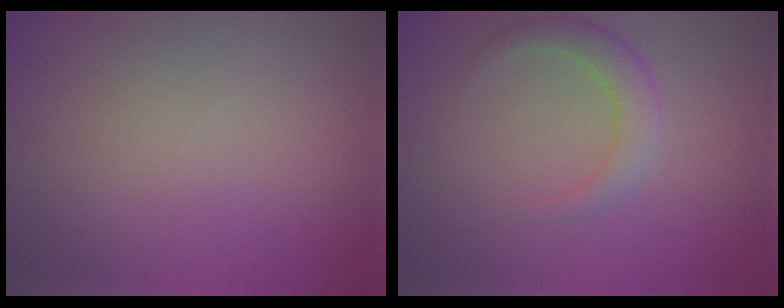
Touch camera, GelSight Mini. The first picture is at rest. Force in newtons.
{"total": 2.9, "press": 2.9, "slide": 0.1}